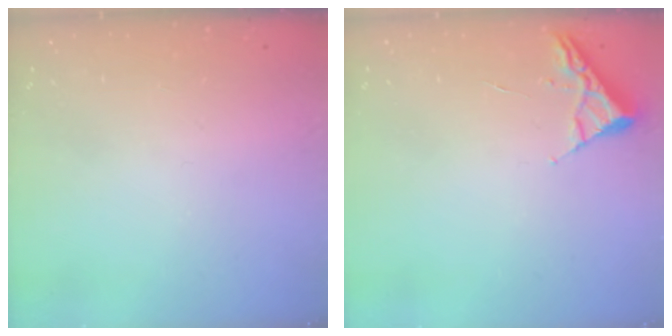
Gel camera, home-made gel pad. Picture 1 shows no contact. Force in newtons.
{"total": 2.6, "press": 2.6, "slide": 0.3}